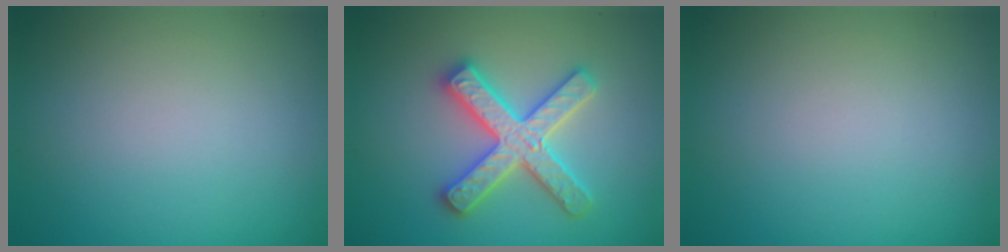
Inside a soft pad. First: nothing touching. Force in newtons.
{"total": 5.0, "press": 5.0, "slide": 0.8}
{"total": 0.0}